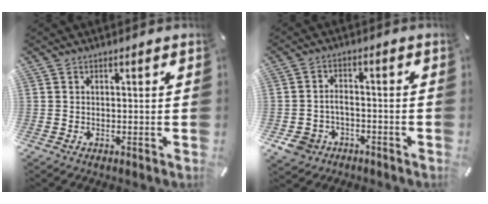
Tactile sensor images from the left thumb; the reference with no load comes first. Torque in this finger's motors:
{"motor_torque": [0.65, 0.65, 0.09, 0.08, 0.01]}